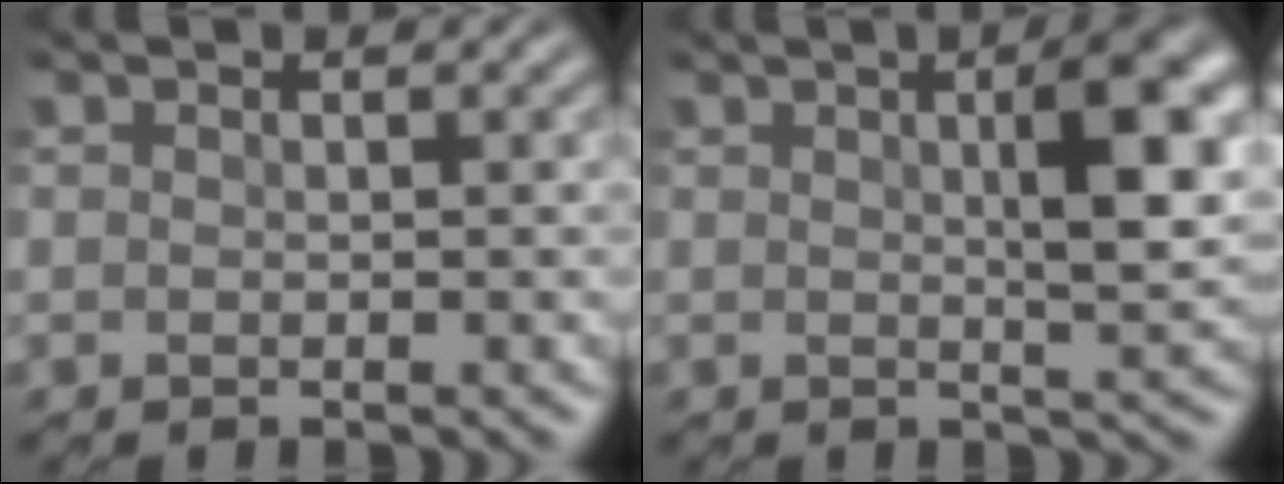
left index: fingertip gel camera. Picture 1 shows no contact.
{"total": 5.3, "force": [1.2, 1.2, 5.0], "torque": [-0.080, 0.010, 0.022]}